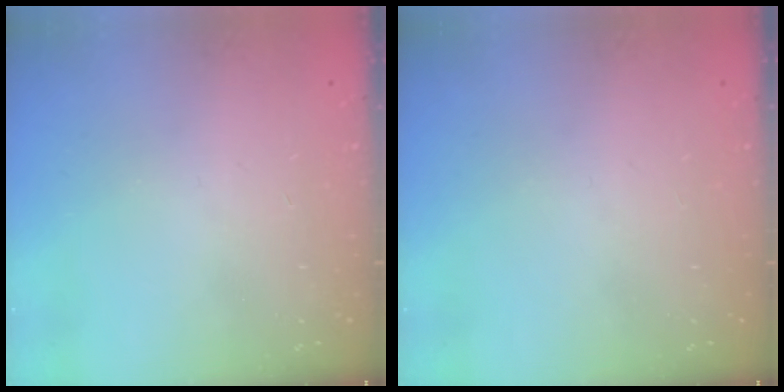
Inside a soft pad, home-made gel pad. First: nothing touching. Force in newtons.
{"total": 0.0}